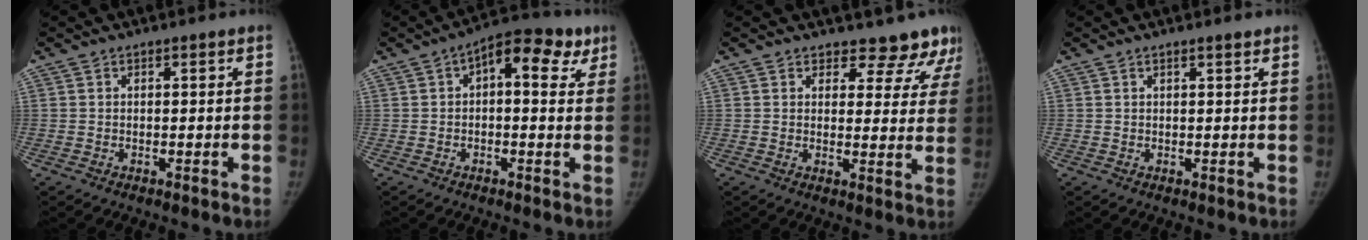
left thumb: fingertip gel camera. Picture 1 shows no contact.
{"total": 10.7, "force": [3.9, 5.5, 8.3], "torque": [-0.076, 0.022, 0.041]}
{"total": 10.5, "force": [9.3, 4.6, 1.3], "torque": [0.040, -0.056, 0.083]}
{"total": 1.0, "force": [0.8, 0.1, 0.6], "torque": [-0.006, -0.004, 0.014]}